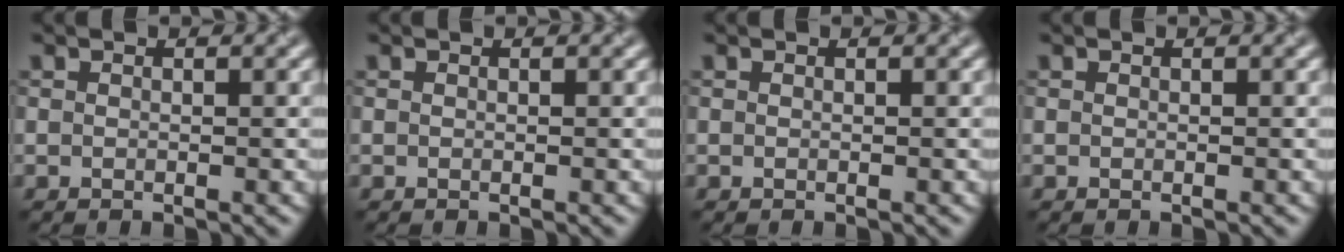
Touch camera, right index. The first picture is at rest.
{"total": 0.0}
{"total": 0.0}
{"total": 0.0}